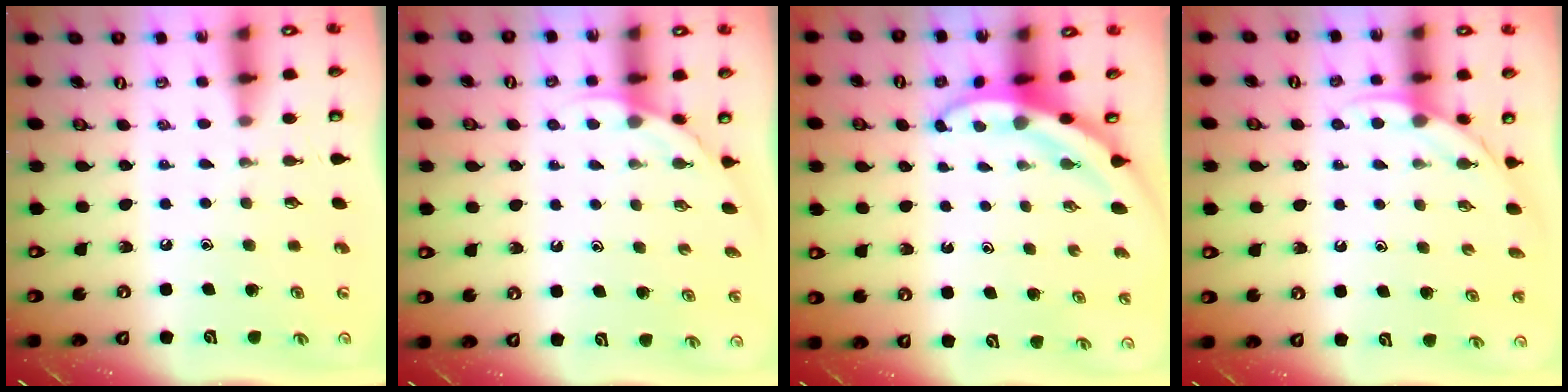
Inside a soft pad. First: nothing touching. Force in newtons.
{"total": 2.5, "press": 2.5, "slide": 0.2}
{"total": 3.8, "press": 3.8, "slide": 0.5}
{"total": 3.7, "press": 3.7, "slide": 0.2}